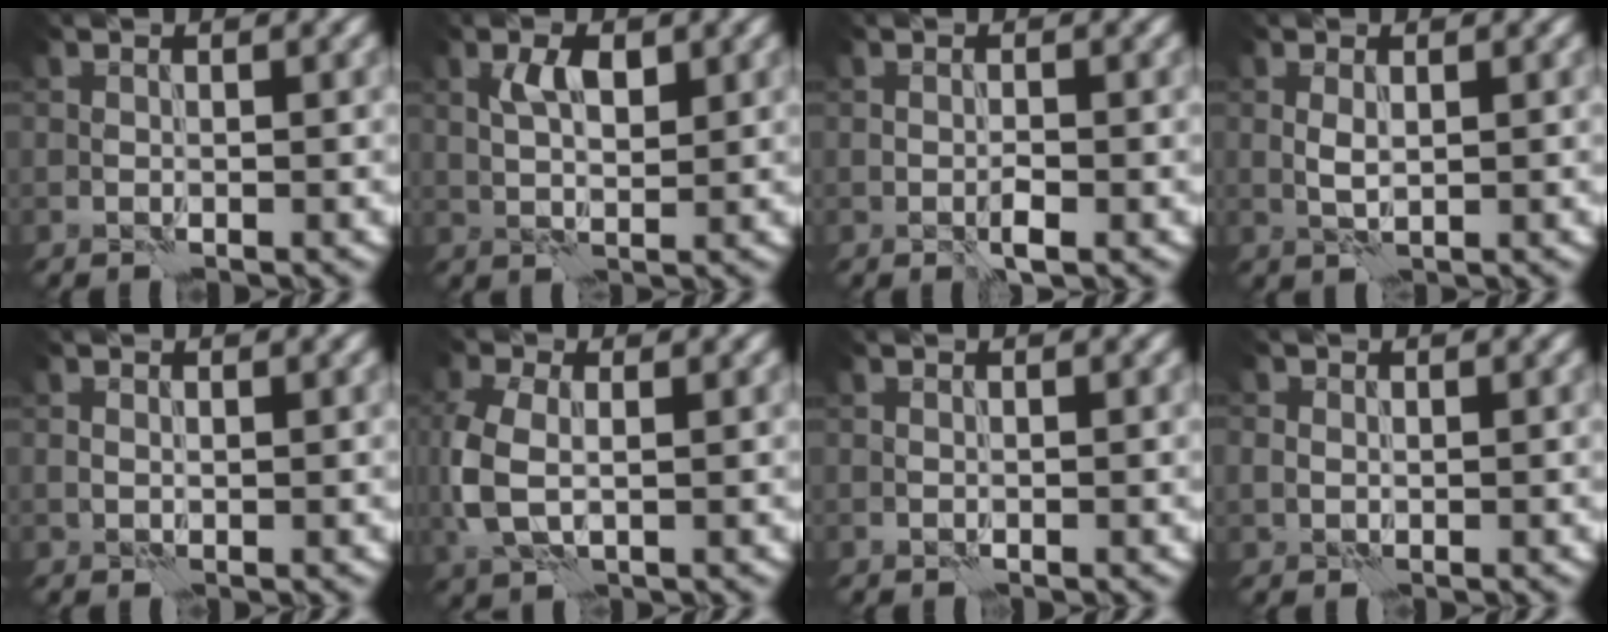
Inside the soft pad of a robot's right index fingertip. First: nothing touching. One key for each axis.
{"total": 2.8, "fx": 1.0, "fy": 1.2, "fz": 2.3, "tx": -0.045, "ty": 0.006, "tz": 0.020}
{"total": 1.4, "fx": -0.7, "fy": 0.3, "fz": 1.2, "tx": -0.021, "ty": 0.002, "tz": -0.014}
{"total": 1.2, "fx": 0.3, "fy": 0.4, "fz": 1.1, "tx": -0.025, "ty": 0.003, "tz": 0.007}
{"total": 0.0}
{"total": 4.9, "fx": 0.0, "fy": 3.0, "fz": 3.8, "tx": -0.104, "ty": 0.001, "tz": 0.000}
{"total": 0.0}
{"total": 1.1, "fx": -0.1, "fy": 1.0, "fz": 0.5, "tx": -0.008, "ty": 0.001, "tz": -0.002}